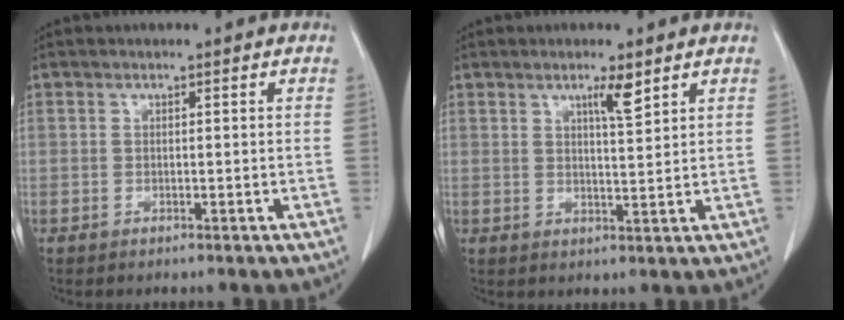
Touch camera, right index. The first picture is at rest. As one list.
[{"total": 3.6, "force": [2.3, 0.3, 2.7], "torque": [-0.048, -0.002, 0.040]}]